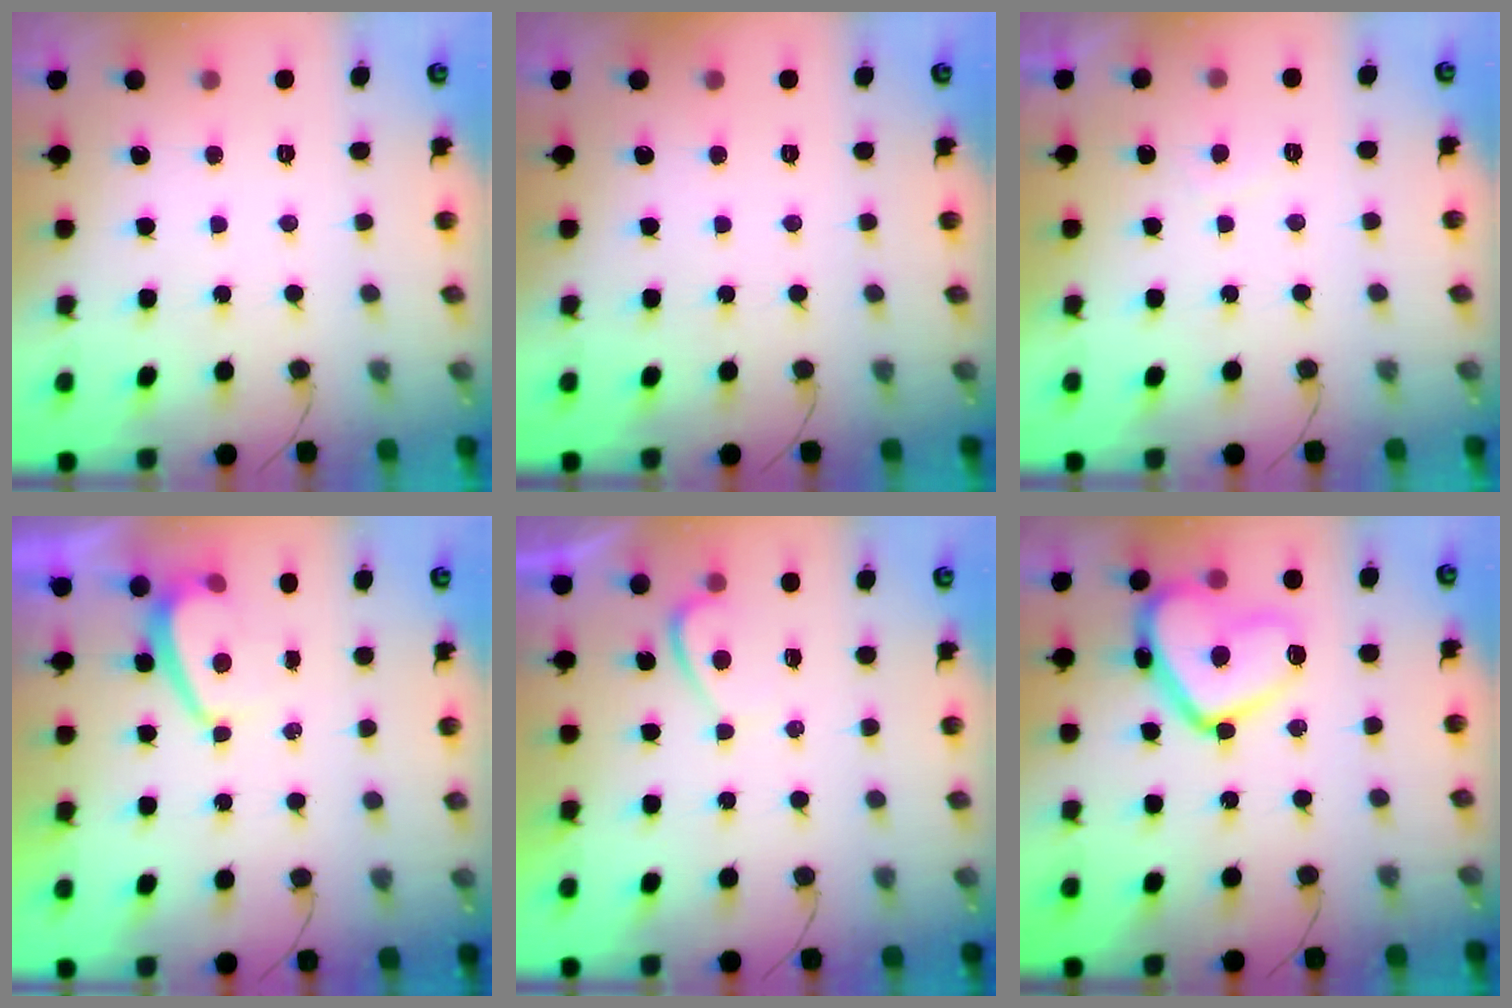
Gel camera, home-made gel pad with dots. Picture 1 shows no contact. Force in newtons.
{"total": 0.0}
{"total": 0.9, "press": 0.7, "slide": 0.5}
{"total": 1.2, "press": 1.1, "slide": 0.5}
{"total": 0.0}
{"total": 16.3, "press": 16.2, "slide": 1.3}